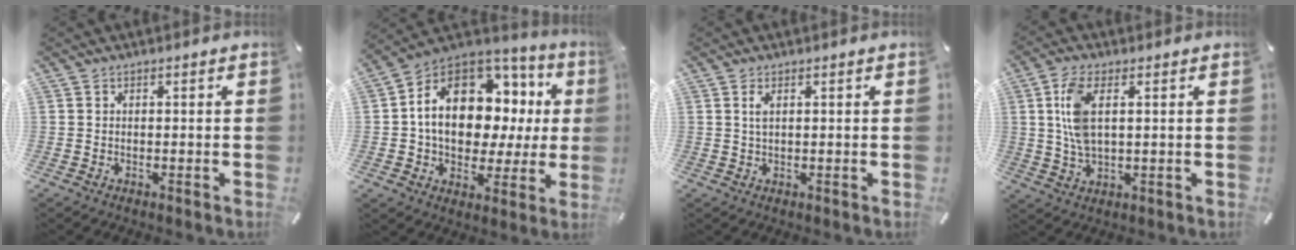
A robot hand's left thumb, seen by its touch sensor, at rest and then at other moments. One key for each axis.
{"total": 17.7, "fx": 3.4, "fy": 12.5, "fz": 12.1, "tx": -0.202, "ty": -0.021, "tz": 0.055}
{"total": 1.8, "fx": 0.6, "fy": 0.5, "fz": 1.6, "tx": -0.034, "ty": 0.003, "tz": 0.009}
{"total": 7.8, "fx": 1.7, "fy": 3.6, "fz": 6.8, "tx": -0.157, "ty": 0.001, "tz": 0.026}